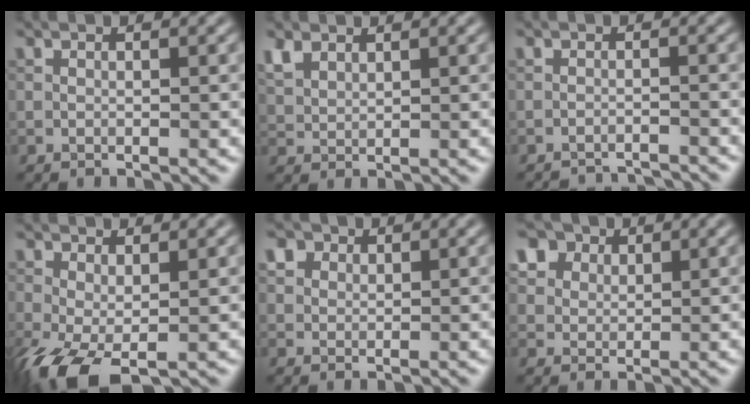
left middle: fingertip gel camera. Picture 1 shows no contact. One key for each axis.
{"total": 2.3, "fx": 1.6, "fy": 1.3, "fz": 1.1, "tx": -0.031, "ty": 0.003, "tz": 0.040}
{"total": 4.6, "fx": -4.5, "fy": 0.5, "fz": 0.5, "tx": -0.004, "ty": 0.001, "tz": -0.062}
{"total": 5.5, "fx": -2.0, "fy": 2.7, "fz": 4.4, "tx": -0.106, "ty": -0.014, "tz": -0.036}
{"total": 3.0, "fx": 1.9, "fy": 2.1, "fz": 1.1, "tx": -0.032, "ty": 0.004, "tz": 0.035}
{"total": 7.7, "fx": 4.6, "fy": 5.2, "fz": 3.3, "tx": -0.096, "ty": 0.012, "tz": 0.079}